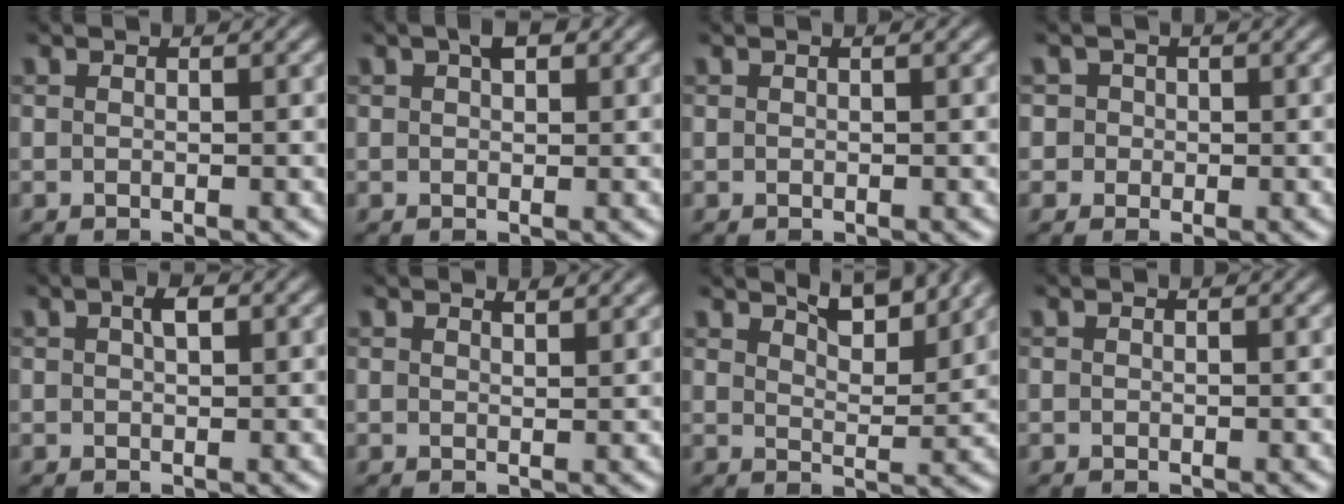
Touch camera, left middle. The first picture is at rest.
{"total": 1.6, "force": [0.9, 0.8, 1.2], "torque": [-0.015, 0.007, 0.014]}
{"total": 0.0}
{"total": 2.4, "force": [0.8, 2.2, 0.7], "torque": [0.010, 0.014, 0.004]}
{"total": 1.3, "force": [0.5, 0.4, 1.2], "torque": [-0.022, 0.003, 0.010]}
{"total": 1.3, "force": [1.2, 0.0, 0.5], "torque": [-0.011, -0.002, 0.018]}
{"total": 4.6, "force": [3.8, 1.0, 2.4], "torque": [-0.032, -0.001, 0.046]}
{"total": 0.0}